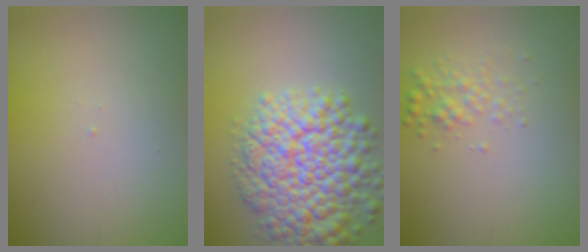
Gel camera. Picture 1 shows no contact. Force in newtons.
{"total": 8.9, "press": 8.9, "slide": 0.4}
{"total": 1.7, "press": 1.7, "slide": 0.1}